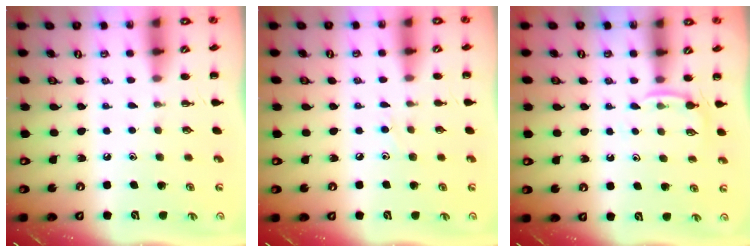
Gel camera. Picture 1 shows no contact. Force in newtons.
{"total": 5.6, "press": 5.3, "slide": 1.9}
{"total": 4.6, "press": 4.4, "slide": 1.3}